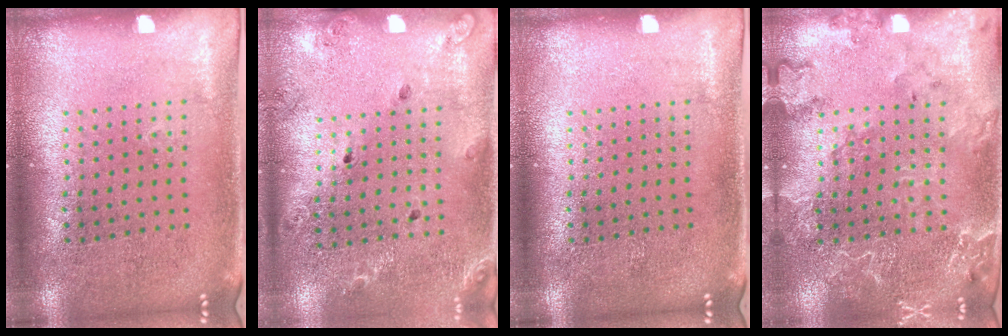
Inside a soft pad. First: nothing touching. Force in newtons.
{"total": 1.3, "press": 1.3, "slide": 0.3}
{"total": 0.0}
{"total": 2.3, "press": 2.2, "slide": 0.4}